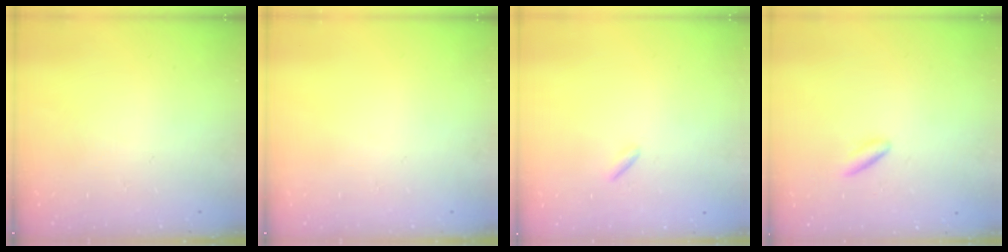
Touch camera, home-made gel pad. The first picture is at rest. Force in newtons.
{"total": 0.0}
{"total": 0.8, "press": 0.7, "slide": 0.4}
{"total": 1.7, "press": 1.5, "slide": 0.7}